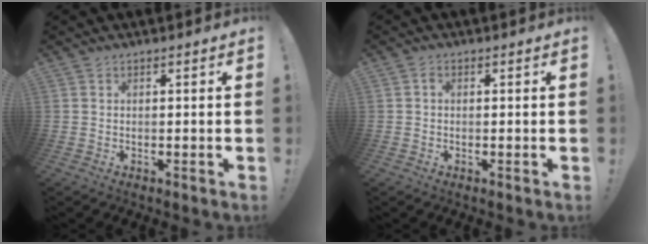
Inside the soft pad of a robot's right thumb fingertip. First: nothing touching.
{"total": 0.6, "force": [-0.1, 0.3, 0.5], "torque": [-0.015, 0.003, -0.002]}